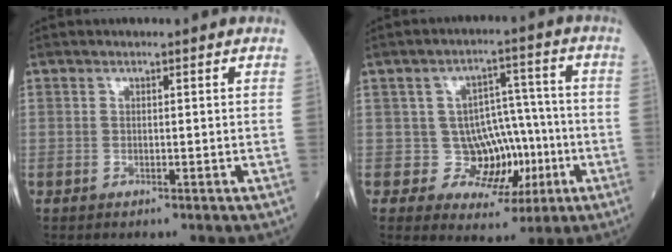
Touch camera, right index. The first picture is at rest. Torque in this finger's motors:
{"motor_torque": [0.27, -0.14, 0.07, 0.00]}